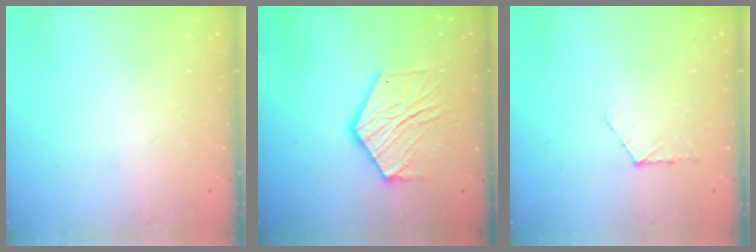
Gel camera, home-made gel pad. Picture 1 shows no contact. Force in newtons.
{"total": 13.7, "press": 13.7, "slide": 0.7}
{"total": 5.5, "press": 5.5, "slide": 0.6}